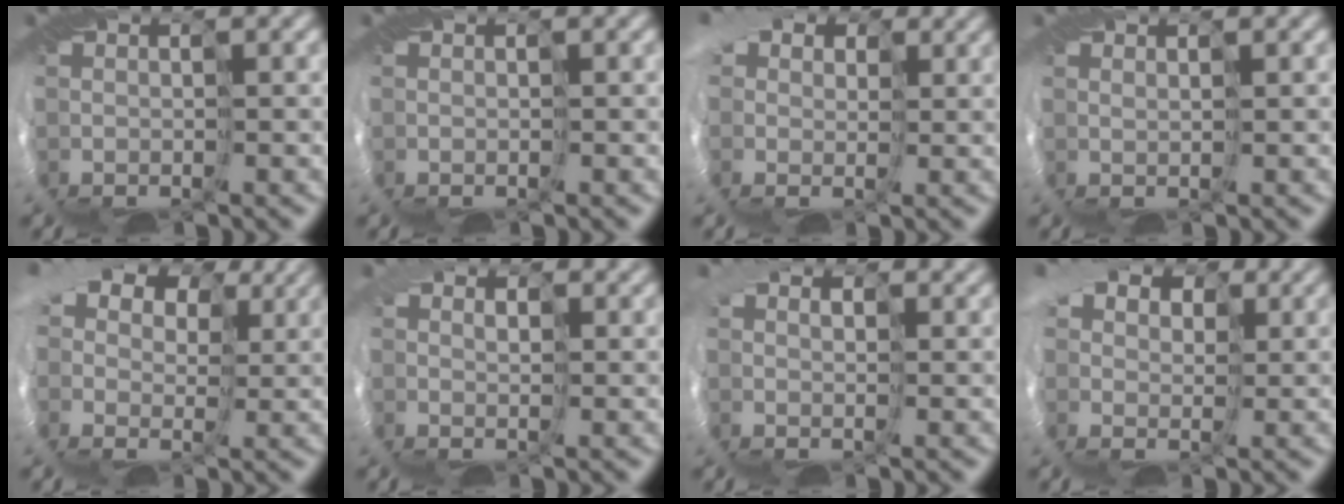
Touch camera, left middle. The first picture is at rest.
{"total": 0.0}
{"total": 9.5, "force": [4.0, 7.1, 4.9], "torque": [-0.121, 0.028, 0.031]}
{"total": 1.5, "force": [0.8, -1.0, -0.8], "torque": [0.006, 0.003, 0.005]}
{"total": 13.9, "force": [6.4, 9.3, 8.1], "torque": [-0.191, 0.034, 0.091]}
{"total": 3.7, "force": [2.2, 2.7, 1.3], "torque": [-0.045, 0.017, 0.028]}
{"total": 4.7, "force": [3.0, 3.1, 1.9], "torque": [-0.062, 0.019, 0.038]}
{"total": 9.6, "force": [5.1, 6.8, 4.6], "torque": [-0.112, 0.034, 0.061]}